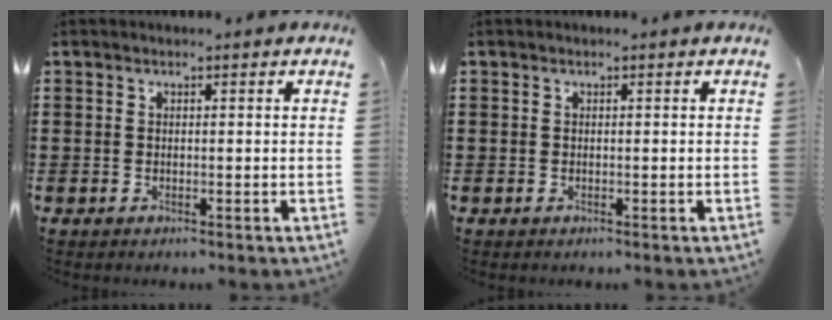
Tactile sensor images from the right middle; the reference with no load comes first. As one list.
[{"total": 0.0}]